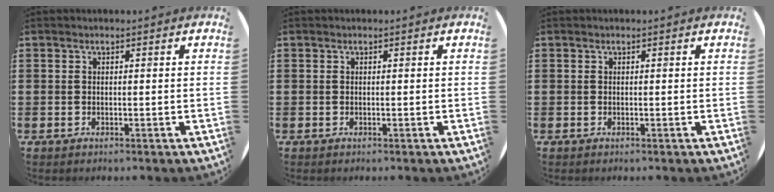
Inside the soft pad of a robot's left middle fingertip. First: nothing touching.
{"total": 0.0}
{"total": 0.0}